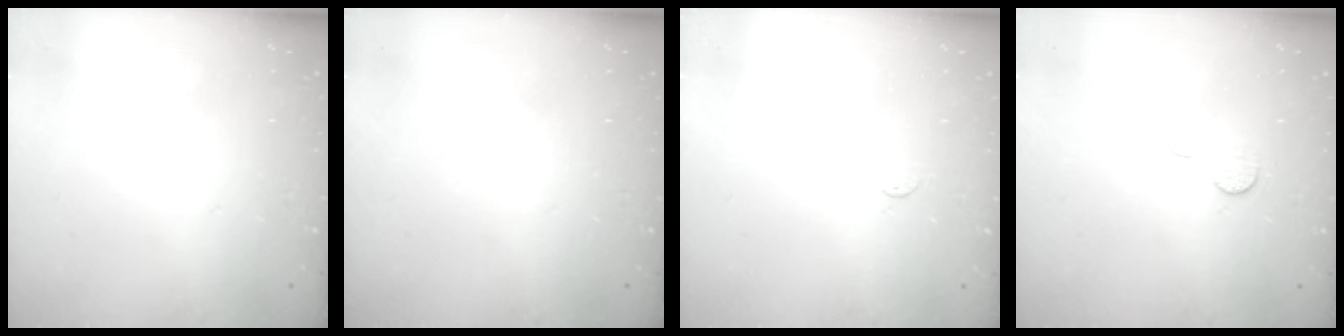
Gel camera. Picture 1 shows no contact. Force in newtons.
{"total": 0.0}
{"total": 2.7, "press": 2.7, "slide": 0.4}
{"total": 5.1, "press": 5.1, "slide": 0.5}